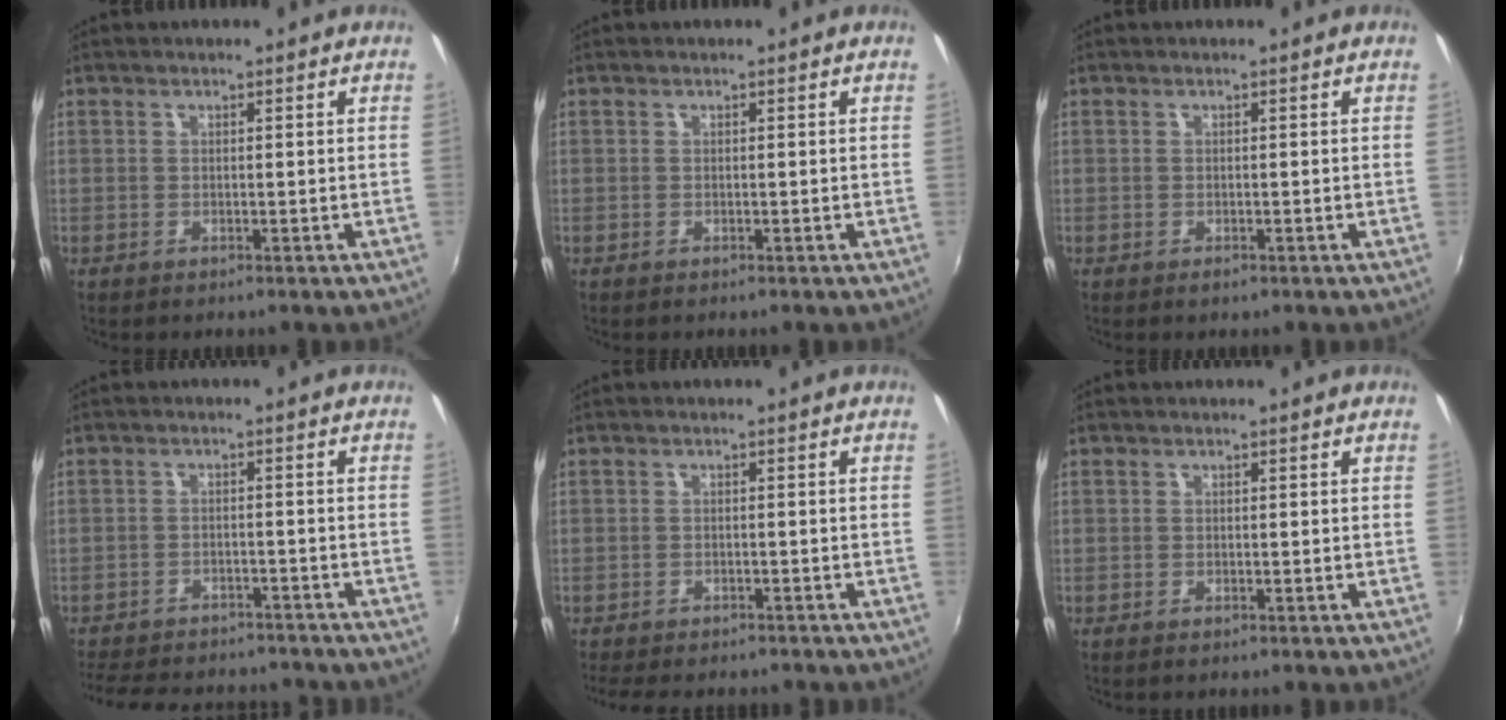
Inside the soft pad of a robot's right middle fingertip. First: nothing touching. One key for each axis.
{"total": 0.0}
{"total": 0.6, "fx": -0.4, "fy": 0.2, "fz": 0.4, "tx": -0.006, "ty": -0.001, "tz": -0.006}
{"total": 16.3, "fx": -14.0, "fy": 5.5, "fz": 6.2, "tx": -0.142, "ty": 0.000, "tz": -0.194}
{"total": 7.3, "fx": -6.3, "fy": 2.0, "fz": 3.0, "tx": -0.074, "ty": -0.017, "tz": -0.095}
{"total": 0.7, "fx": -0.6, "fy": 0.2, "fz": 0.2, "tx": -0.006, "ty": -0.004, "tz": -0.012}